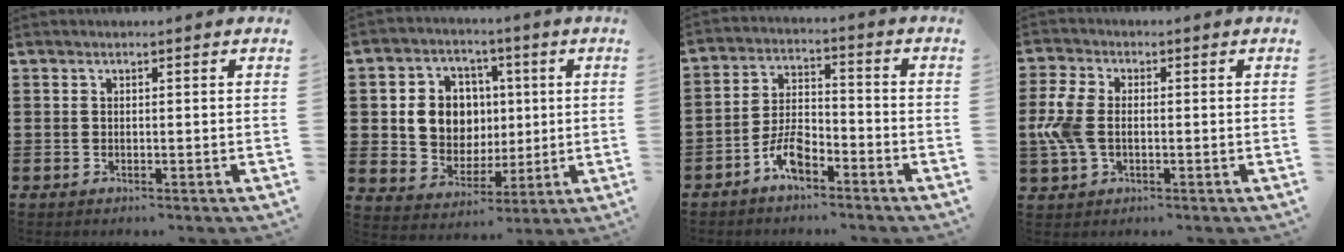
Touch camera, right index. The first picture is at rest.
{"total": 8.4, "force": [1.1, 7.6, 3.4], "torque": [-0.084, 0.016, 0.022]}
{"total": 6.0, "force": [-4.0, 2.6, 3.7], "torque": [-0.089, 0.010, -0.081]}
{"total": 5.6, "force": [-0.5, 3.5, 4.4], "torque": [-0.122, -0.002, -0.019]}